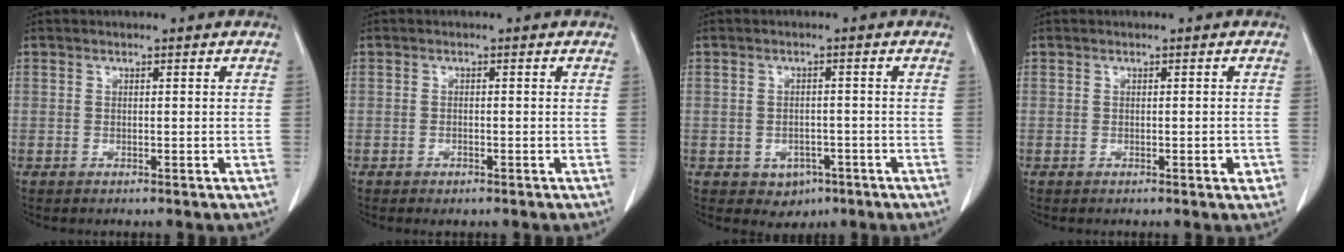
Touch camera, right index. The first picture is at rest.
{"total": 1.0, "force": [-0.6, 0.5, 0.6], "torque": [-0.011, 0.000, -0.005]}
{"total": 3.7, "force": [-1.8, 2.9, 1.5], "torque": [-0.017, 0.006, -0.015]}
{"total": 1.2, "force": [-0.4, 0.4, 1.0], "torque": [-0.014, 0.000, -0.005]}